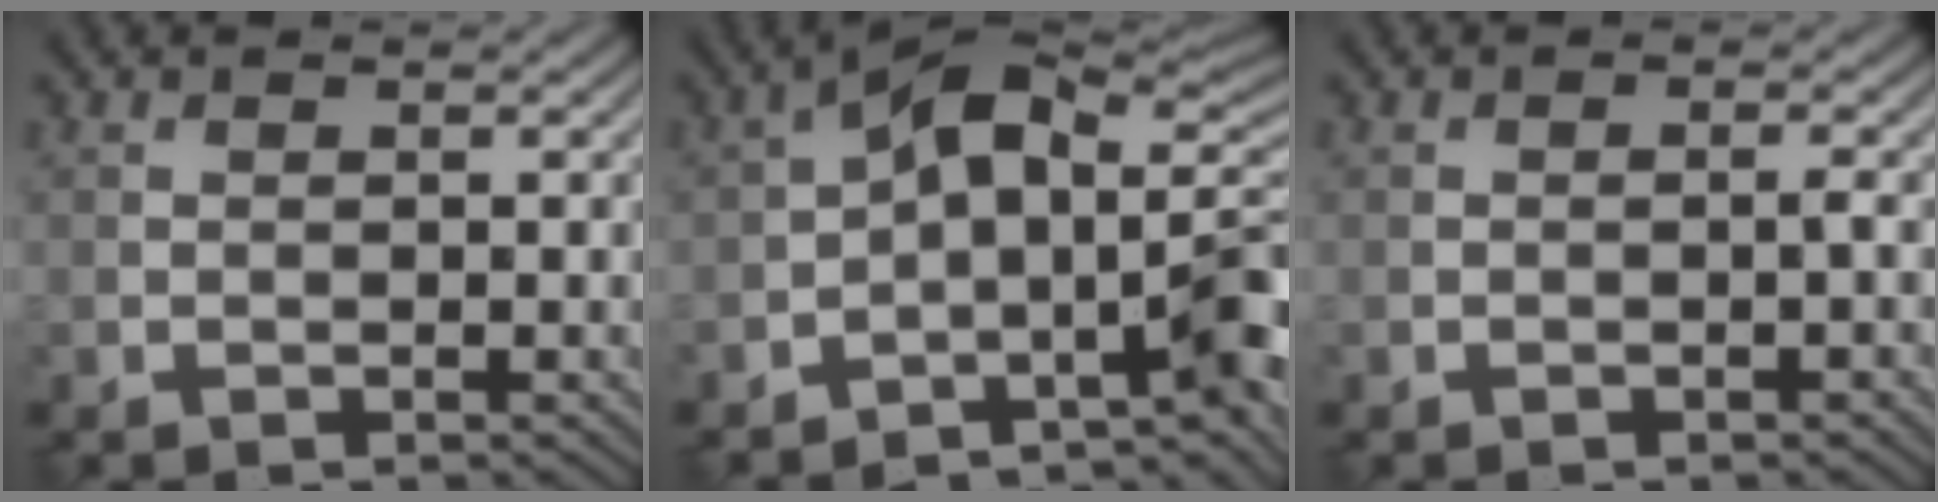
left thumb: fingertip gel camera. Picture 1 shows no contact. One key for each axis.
{"total": 12.7, "fx": -1.7, "fy": 6.6, "fz": 10.7, "tx": -0.145, "ty": 0.013, "tz": -0.038}
{"total": 0.9, "fx": -0.2, "fy": 0.0, "fz": 0.9, "tx": -0.015, "ty": 0.003, "tz": -0.005}